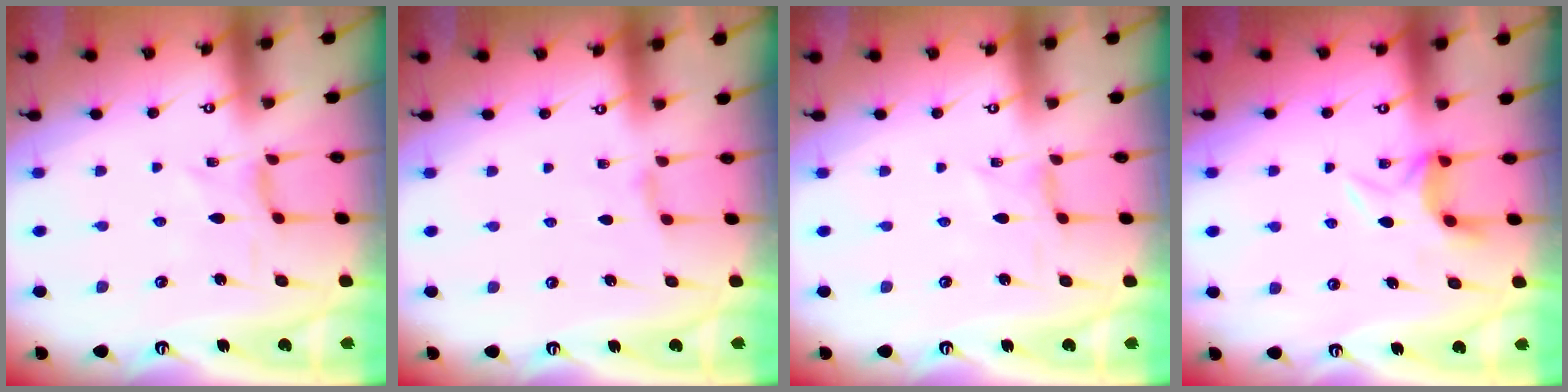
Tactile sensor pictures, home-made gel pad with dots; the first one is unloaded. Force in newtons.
{"total": 1.5, "press": 1.5, "slide": 0.3}
{"total": 0.0}
{"total": 7.5, "press": 7.4, "slide": 1.1}